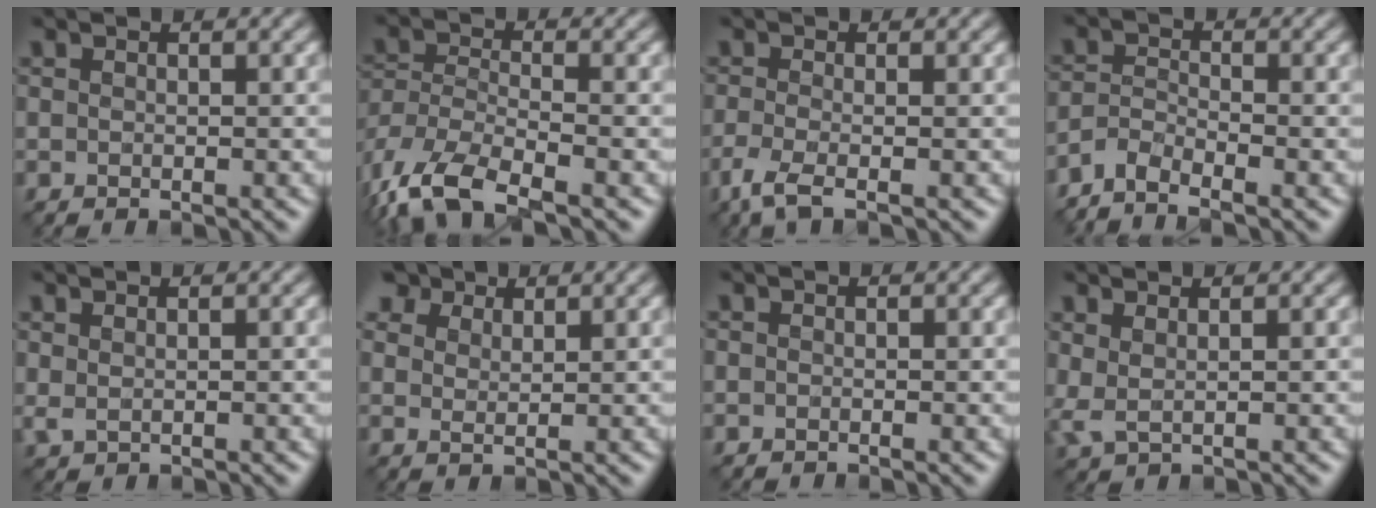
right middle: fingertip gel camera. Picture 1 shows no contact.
{"total": 8.9, "force": [-5.6, 3.7, 5.8], "torque": [-0.131, -0.021, -0.114]}
{"total": 2.7, "force": [-1.7, 0.6, 1.9], "torque": [-0.054, -0.009, -0.044]}
{"total": 3.1, "force": [-2.7, 0.7, 1.3], "torque": [-0.030, -0.001, -0.066]}
{"total": 0.8, "force": [0.7, 0.2, 0.4], "torque": [-0.014, -0.002, 0.018]}
{"total": 5.4, "force": [4.1, 2.9, 2.2], "torque": [-0.064, 0.007, 0.067]}
{"total": 0.0}
{"total": 1.6, "force": [1.0, 0.5, 1.2], "torque": [-0.033, -0.001, 0.023]}